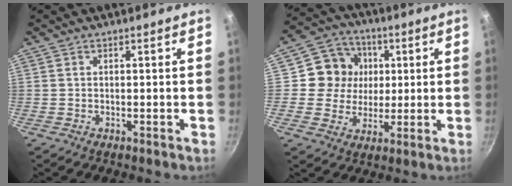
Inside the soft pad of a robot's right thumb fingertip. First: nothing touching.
{"total": 10.8, "force": [1.9, 10.1, 3.4], "torque": [-0.023, 0.006, 0.019]}